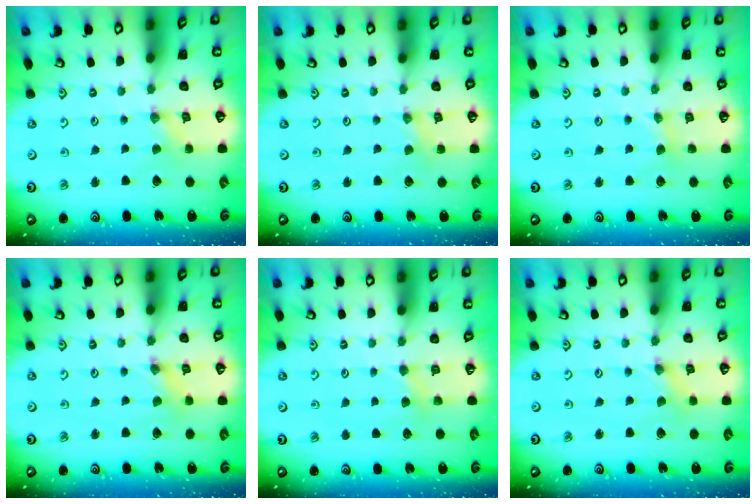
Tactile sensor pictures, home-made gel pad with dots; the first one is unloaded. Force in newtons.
{"total": 1.1, "press": 1.0, "slide": 0.3}
{"total": 1.7, "press": 1.7, "slide": 0.3}
{"total": 0.8, "press": 0.7, "slide": 0.3}
{"total": 2.9, "press": 2.9, "slide": 0.5}
{"total": 0.0}